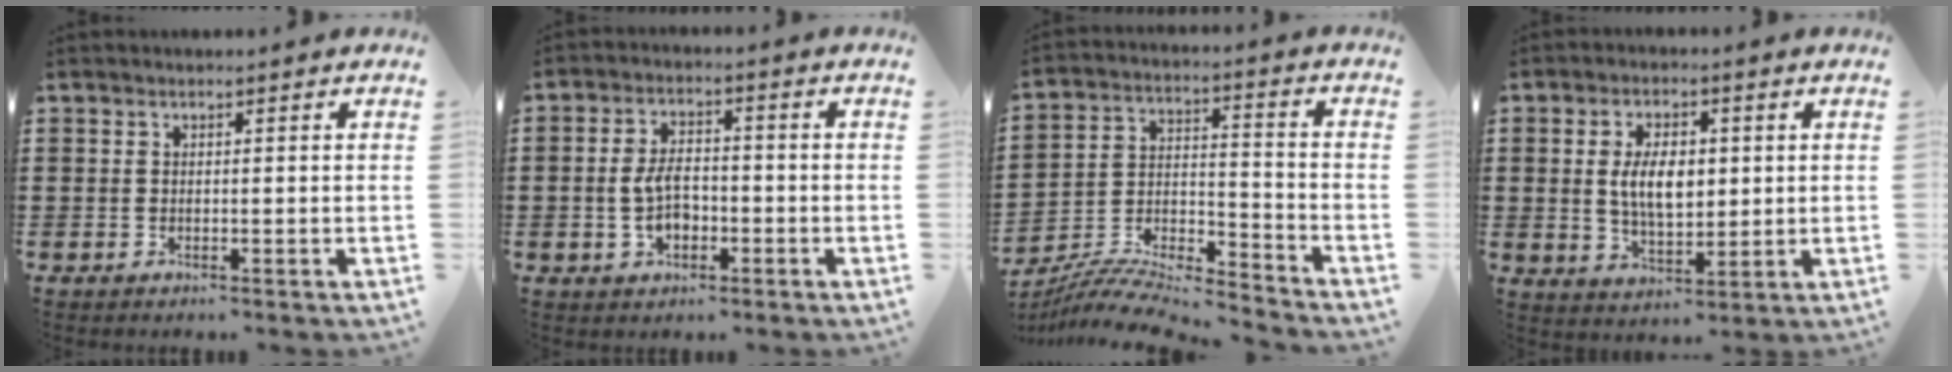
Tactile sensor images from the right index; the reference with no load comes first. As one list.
[{"total": 5.3, "force": [-1.1, 3.1, 4.2], "torque": [-0.084, 0.001, -0.025]}, {"total": 8.9, "force": [-8.6, 0.5, 2.3], "torque": [-0.045, 0.001, -0.175]}, {"total": 6.8, "force": [0.8, 3.6, 5.7], "torque": [-0.107, 0.003, 0.007]}]